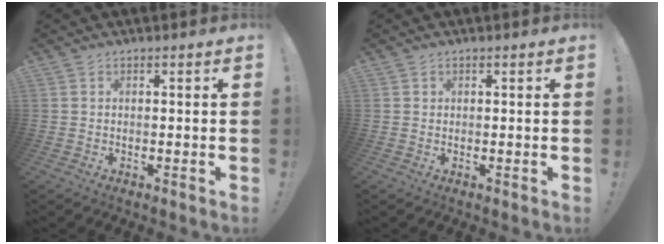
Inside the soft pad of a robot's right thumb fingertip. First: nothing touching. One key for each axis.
{"total": 0.6, "fx": 0.3, "fy": 0.6, "fz": -0.1, "tx": -0.001, "ty": 0.003, "tz": 0.006}